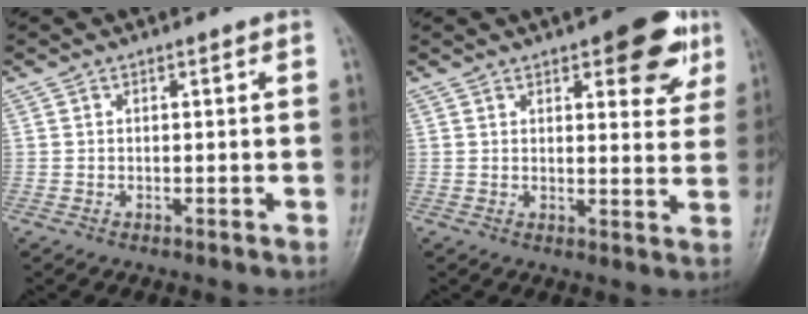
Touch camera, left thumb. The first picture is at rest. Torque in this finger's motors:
{"motor_torque": [1.42, 1.06, 1.03, -0.62, 0.02]}